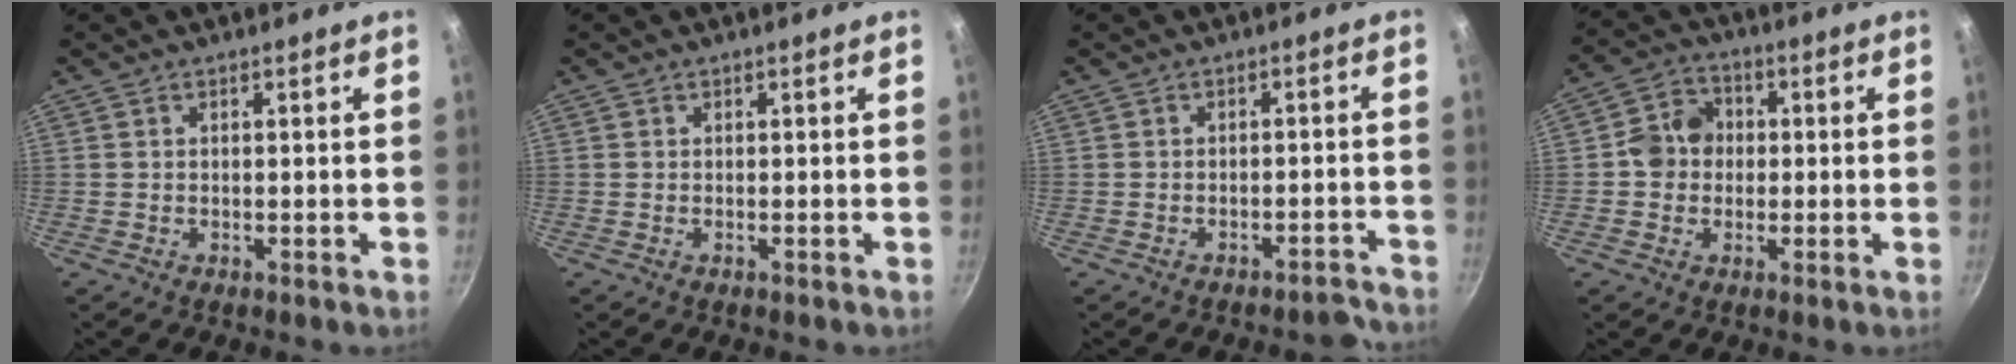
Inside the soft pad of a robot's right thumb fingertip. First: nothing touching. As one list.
[{"total": 0.0}, {"total": 3.9, "force": [-3.5, 1.2, 1.1], "torque": [0.010, 0.049, -0.028]}, {"total": 7.1, "force": [-0.1, 6.3, 3.2], "torque": [-0.021, 0.017, -0.017]}]